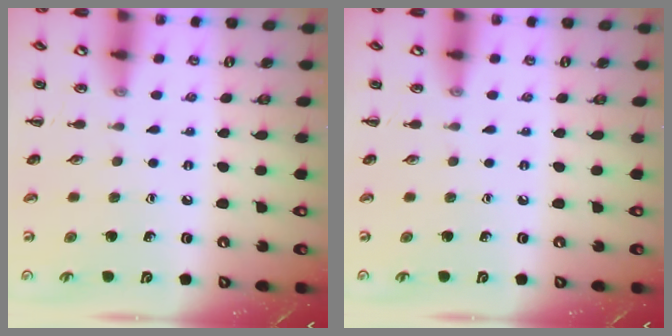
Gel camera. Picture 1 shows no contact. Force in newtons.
{"total": 0.0}